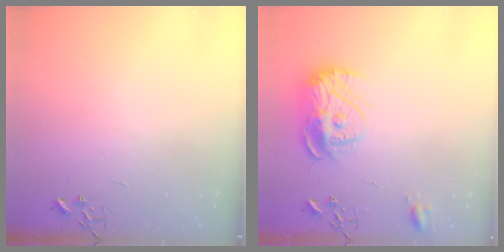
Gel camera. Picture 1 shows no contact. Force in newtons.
{"total": 14.9, "press": 14.9, "slide": 1.4}